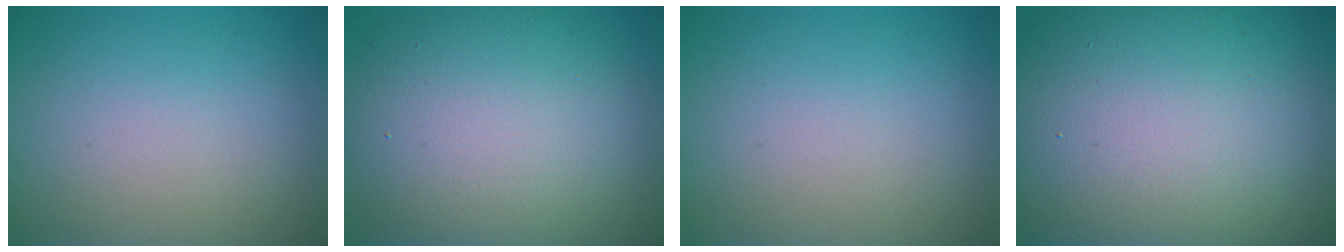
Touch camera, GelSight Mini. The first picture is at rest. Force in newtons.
{"total": 13.4, "press": 13.4, "slide": 0.8}
{"total": 0.0}
{"total": 19.8, "press": 19.8, "slide": 1.1}